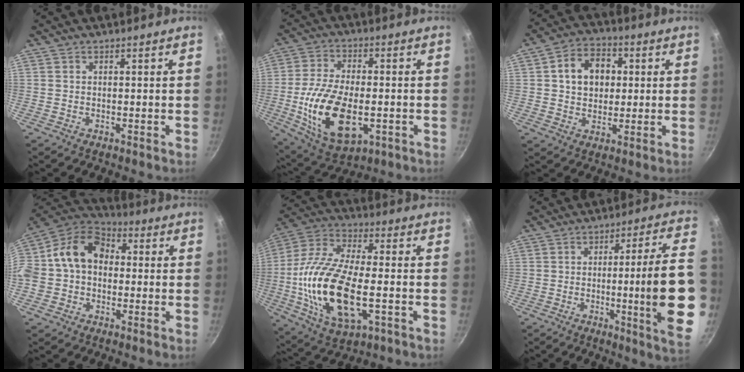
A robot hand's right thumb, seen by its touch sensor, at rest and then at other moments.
{"total": 17.6, "force": [-3.6, 9.2, 14.6], "torque": [-0.268, 0.005, -0.057]}
{"total": 10.1, "force": [1.9, 7.9, 6.0], "torque": [-0.068, 0.012, 0.022]}
{"total": 16.4, "force": [0.5, 12.7, 10.4], "torque": [-0.166, 0.050, -0.010]}
{"total": 21.8, "force": [-3.5, 9.6, 19.2], "torque": [-0.383, 0.009, -0.077]}
{"total": 19.1, "force": [-3.4, 1.3, 18.8], "torque": [-0.255, 0.013, -0.043]}